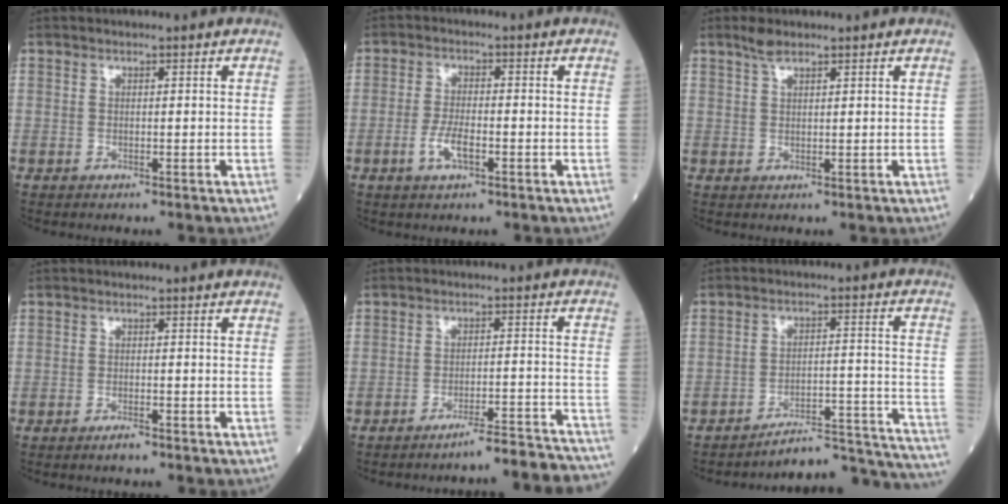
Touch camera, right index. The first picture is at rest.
{"total": 4.1, "force": [-1.6, 1.2, 3.6], "torque": [-0.073, 0.001, -0.030]}
{"total": 2.2, "force": [1.7, 0.5, 1.2], "torque": [-0.028, 0.007, 0.035]}
{"total": 1.3, "force": [-1.0, 0.2, 0.8], "torque": [-0.018, -0.002, -0.017]}
{"total": 11.9, "force": [-11.4, -0.3, 3.1], "torque": [-0.010, 0.017, -0.149]}
{"total": 16.5, "force": [-16.4, -0.5, 1.9], "torque": [0.013, 0.040, -0.216]}